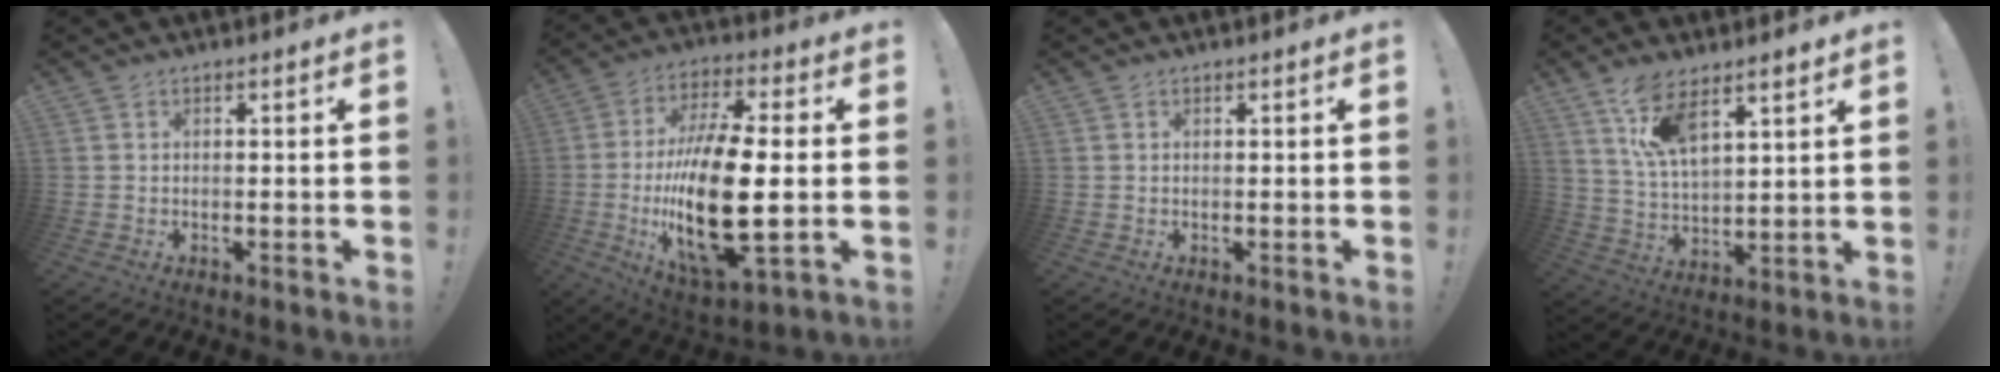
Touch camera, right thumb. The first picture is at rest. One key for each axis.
{"total": 23.7, "fx": -2.5, "fy": 8.3, "fz": 22.1, "tx": -0.442, "ty": -0.007, "tz": -0.040}
{"total": 0.0}
{"total": 10.7, "fx": 7.5, "fy": 4.0, "fz": 6.5, "tx": -0.125, "ty": -0.030, "tz": 0.139}